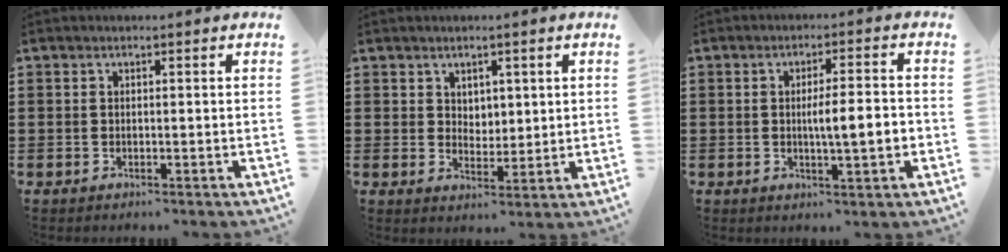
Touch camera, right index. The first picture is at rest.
{"total": 2.9, "force": [2.1, 2.0, 0.4], "torque": [-0.017, 0.007, 0.039]}
{"total": 5.7, "force": [-0.6, 0.8, 5.6], "torque": [-0.090, -0.004, -0.016]}